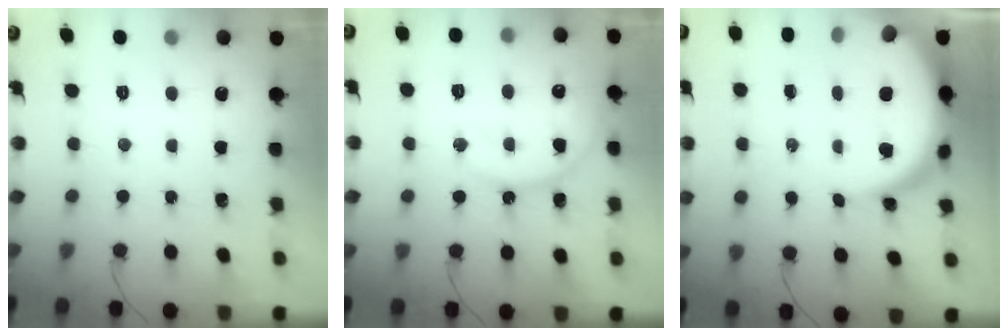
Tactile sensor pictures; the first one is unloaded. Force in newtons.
{"total": 12.4, "press": 12.4, "slide": 1.0}
{"total": 10.8, "press": 10.8, "slide": 0.7}